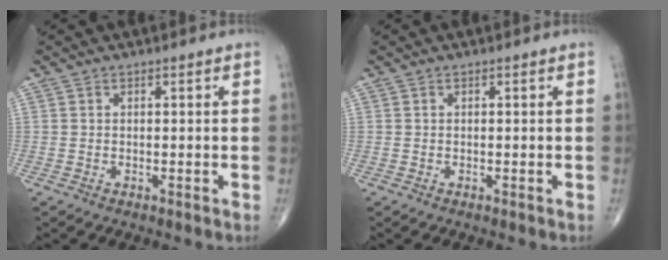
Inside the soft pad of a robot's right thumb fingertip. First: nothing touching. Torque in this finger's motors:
{"motor_torque": [-0.06, -0.12, -0.12, -0.15, 0.02]}